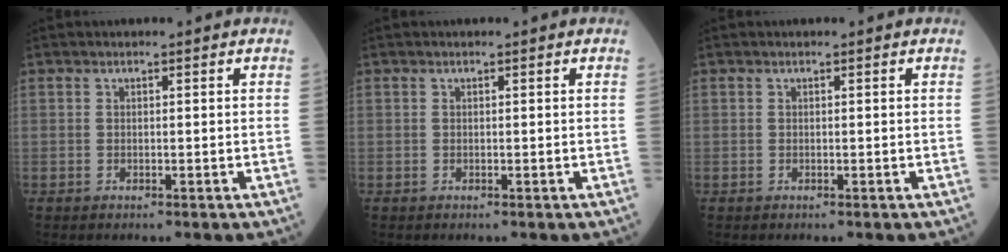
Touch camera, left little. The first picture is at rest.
{"total": 0.0}
{"total": 0.0}